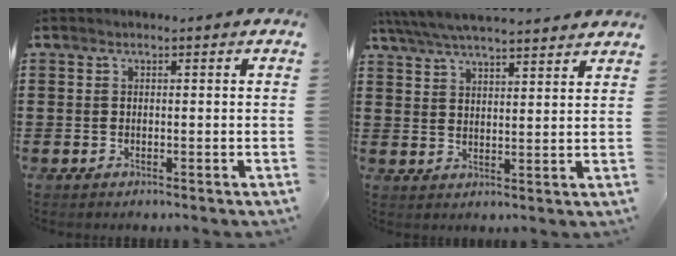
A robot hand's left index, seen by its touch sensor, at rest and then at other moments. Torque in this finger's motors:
{"motor_torque": [2.14, 0.00, 0.44, 0.21]}